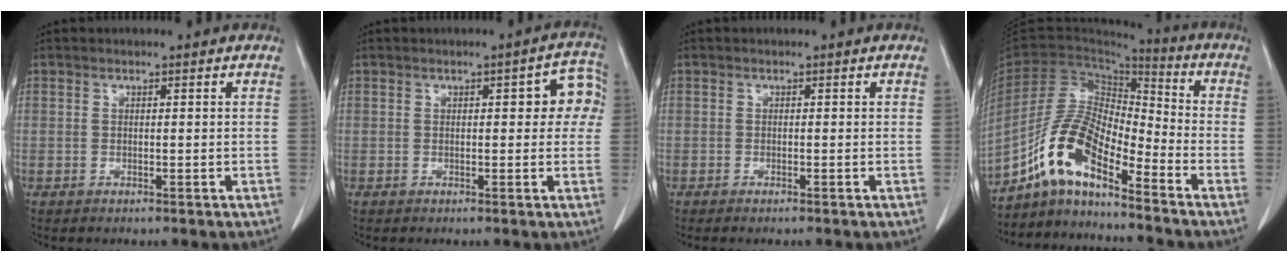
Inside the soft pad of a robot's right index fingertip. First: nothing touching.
{"total": 5.4, "force": [1.0, 2.2, 4.9], "torque": [-0.042, 0.024, 0.007]}
{"total": 0.7, "force": [-0.6, 0.0, 0.4], "torque": [-0.009, -0.001, -0.010]}
{"total": 11.7, "force": [-8.0, 2.9, 8.1], "torque": [-0.173, 0.019, -0.149]}